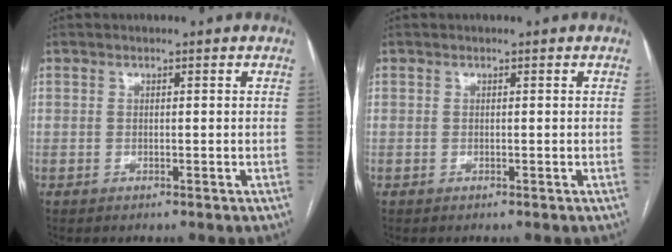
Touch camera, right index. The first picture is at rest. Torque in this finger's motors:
{"motor_torque": [-0.01, 0.00, 0.00, 0.00]}